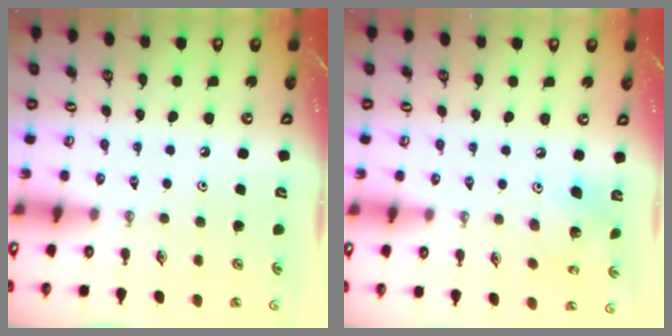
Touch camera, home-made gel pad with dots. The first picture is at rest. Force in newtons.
{"total": 6.9, "press": 6.9, "slide": 0.5}